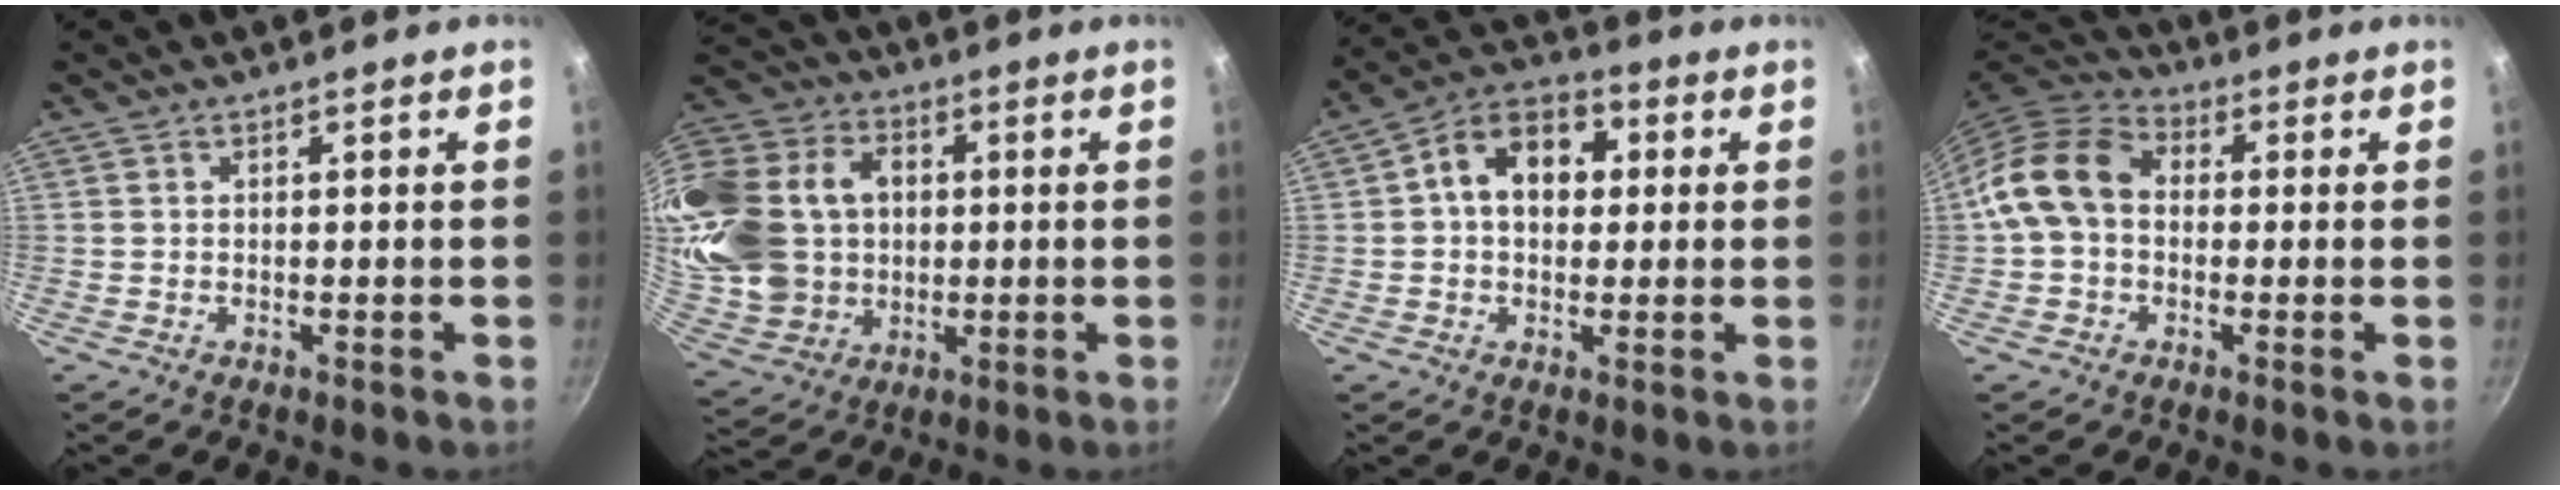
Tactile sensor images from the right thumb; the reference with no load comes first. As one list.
[{"total": 27.1, "force": [2.7, 21.4, 16.4], "torque": [-0.343, 0.029, 0.064]}, {"total": 11.6, "force": [1.9, 8.4, 7.8], "torque": [-0.087, 0.026, 0.011]}, {"total": 11.1, "force": [0.1, 8.5, 7.2], "torque": [-0.108, 0.030, -0.020]}]